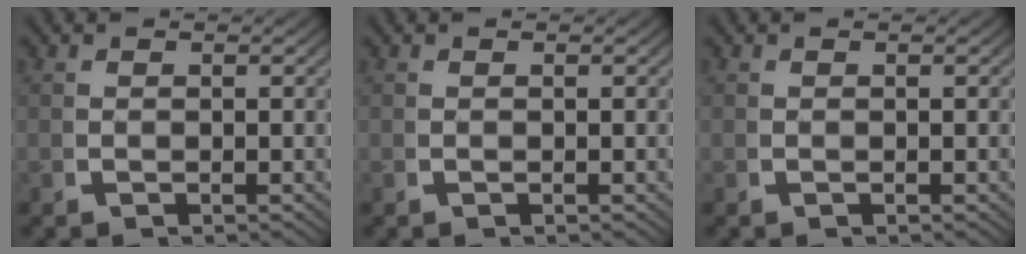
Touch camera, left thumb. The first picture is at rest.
{"total": 0.0}
{"total": 0.0}